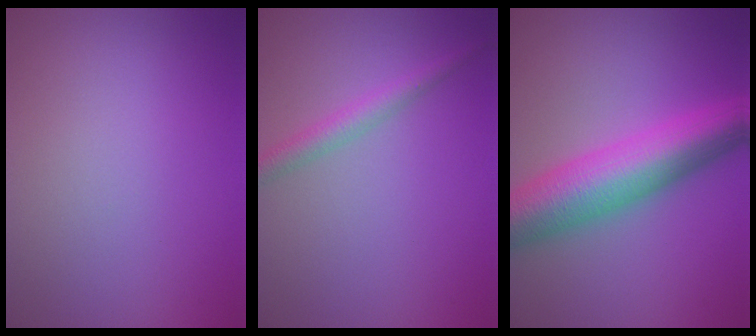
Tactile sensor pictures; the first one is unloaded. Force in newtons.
{"total": 2.1, "press": 2.1, "slide": 0.1}
{"total": 9.1, "press": 9.1, "slide": 0.4}